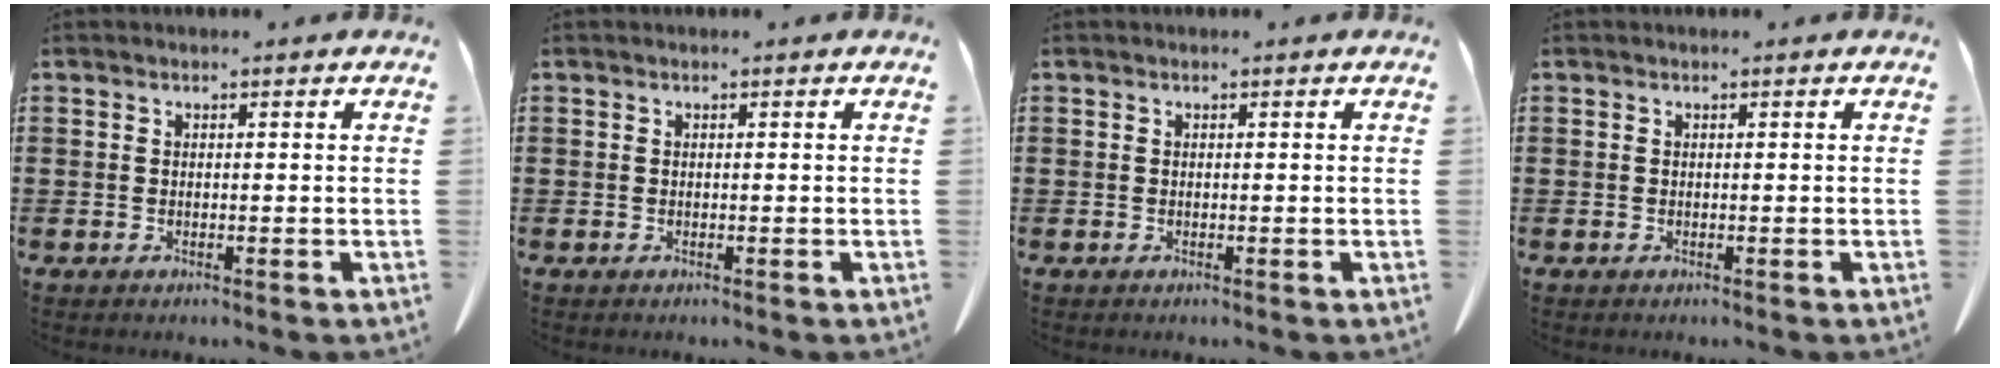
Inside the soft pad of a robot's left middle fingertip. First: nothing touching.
{"total": 0.0}
{"total": 0.0}
{"total": 0.0}